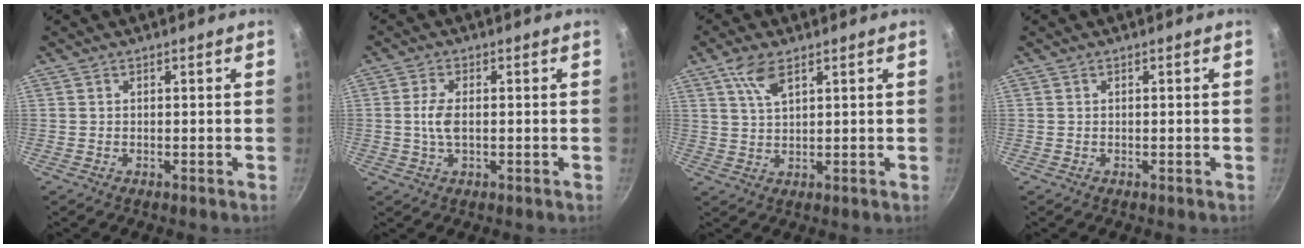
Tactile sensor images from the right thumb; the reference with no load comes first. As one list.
[{"total": 4.1, "force": [0.0, 2.2, 3.5], "torque": [-0.072, 0.005, -0.002]}, {"total": 5.4, "force": [2.8, 2.2, 4.0], "torque": [-0.076, -0.008, 0.060]}, {"total": 0.0}]